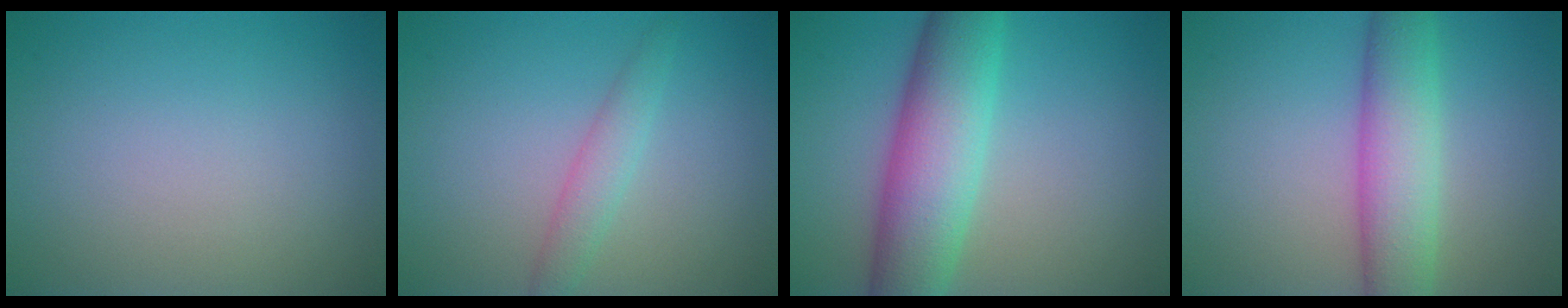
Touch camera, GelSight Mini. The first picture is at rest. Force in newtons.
{"total": 2.0, "press": 2.0, "slide": 0.0}
{"total": 8.3, "press": 8.3, "slide": 0.1}
{"total": 5.9, "press": 5.9, "slide": 0.3}